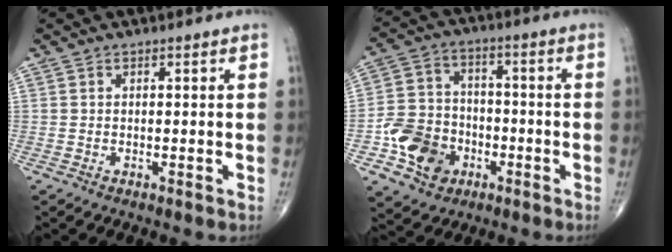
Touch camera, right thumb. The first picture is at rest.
{"total": 11.9, "force": [-4.6, 9.6, 5.4], "torque": [-0.069, 0.025, -0.081]}